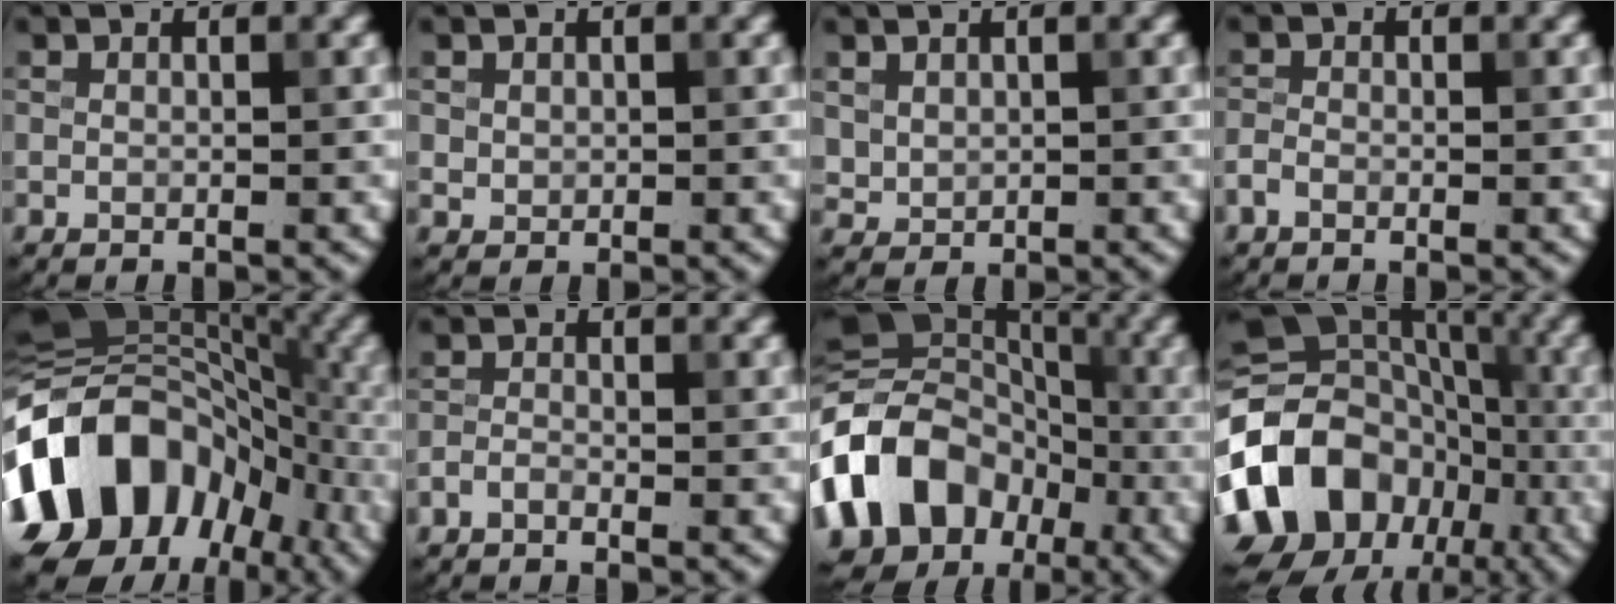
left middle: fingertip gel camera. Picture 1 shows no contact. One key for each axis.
{"total": 0.8, "fx": 0.3, "fy": 0.7, "fz": 0.3, "tx": -0.001, "ty": -0.003, "tz": 0.008}
{"total": 1.2, "fx": 0.6, "fy": 0.9, "fz": 0.5, "tx": -0.010, "ty": -0.005, "tz": 0.020}
{"total": 1.0, "fx": -0.7, "fy": 0.4, "fz": 0.5, "tx": -0.009, "ty": 0.003, "tz": -0.018}
{"total": 14.6, "fx": -4.7, "fy": 10.9, "fz": 8.6, "tx": -0.151, "ty": 0.006, "tz": -0.091}
{"total": 0.9, "fx": -0.8, "fy": 0.2, "fz": 0.4, "tx": -0.008, "ty": 0.003, "tz": -0.020}
{"total": 15.9, "fx": -5.7, "fy": 12.3, "fz": 8.2, "tx": -0.175, "ty": 0.008, "tz": -0.104}
{"total": 14.8, "fx": -5.7, "fy": 11.0, "fz": 8.2, "tx": -0.174, "ty": 0.026, "tz": -0.115}